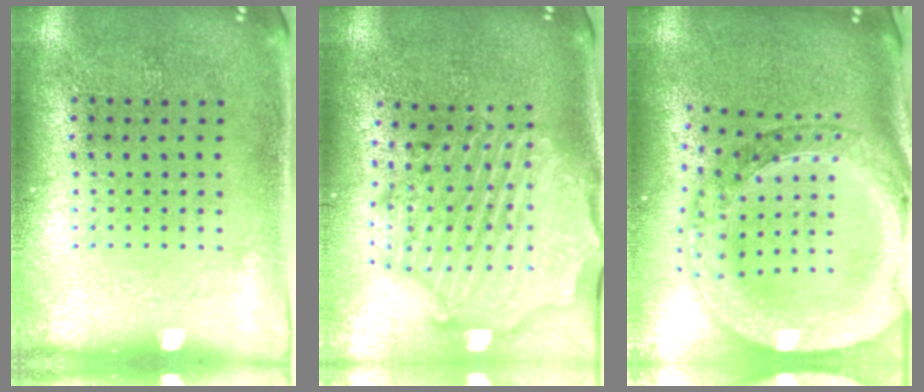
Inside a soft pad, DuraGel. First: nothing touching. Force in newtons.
{"total": 3.2, "press": 2.7, "slide": 1.7}
{"total": 2.8, "press": 2.3, "slide": 1.6}